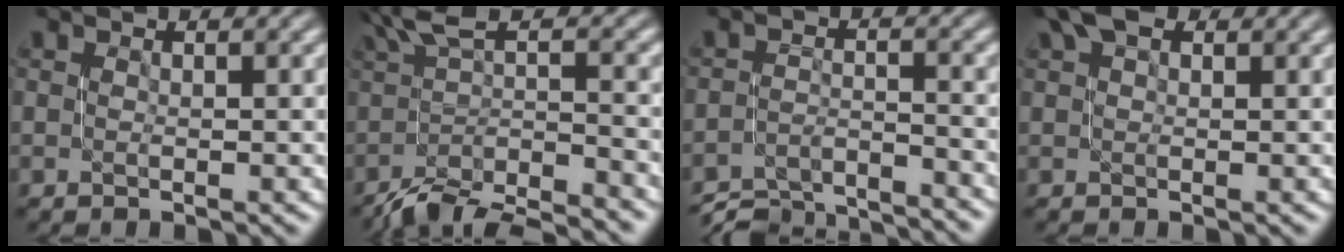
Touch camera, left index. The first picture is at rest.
{"total": 6.2, "force": [-3.8, 1.6, 4.7], "torque": [-0.070, -0.002, -0.073]}
{"total": 7.7, "force": [-7.5, 1.2, 1.3], "torque": [-0.017, -0.008, -0.117]}
{"total": 3.1, "force": [2.1, 1.3, 1.8], "torque": [-0.033, 0.012, 0.035]}